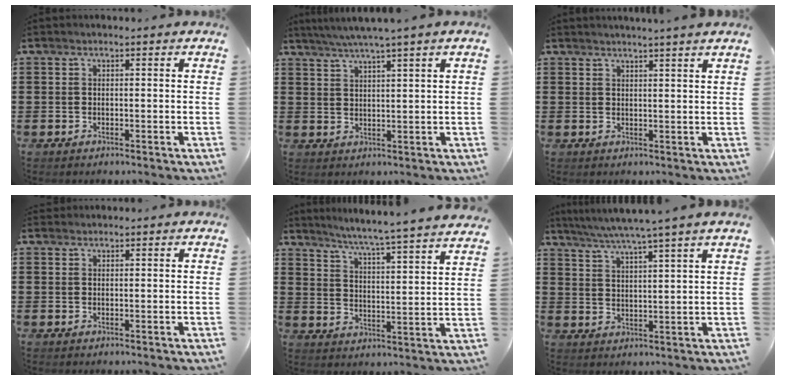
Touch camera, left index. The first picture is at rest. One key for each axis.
{"total": 3.3, "fx": 2.7, "fy": -0.8, "fz": 1.8, "tx": -0.040, "ty": -0.008, "tz": 0.046}
{"total": 1.8, "fx": 1.6, "fy": -0.7, "fz": 0.3, "tx": -0.008, "ty": -0.003, "tz": 0.032}
{"total": 0.8, "fx": 0.7, "fy": 0.2, "fz": 0.0, "tx": -0.002, "ty": 0.000, "tz": 0.015}
{"total": 5.0, "fx": 4.4, "fy": -1.5, "fz": 1.8, "tx": -0.056, "ty": -0.048, "tz": 0.064}
{"total": 5.1, "fx": 4.3, "fy": -1.4, "fz": 2.3, "tx": -0.058, "ty": -0.026, "tz": 0.072}